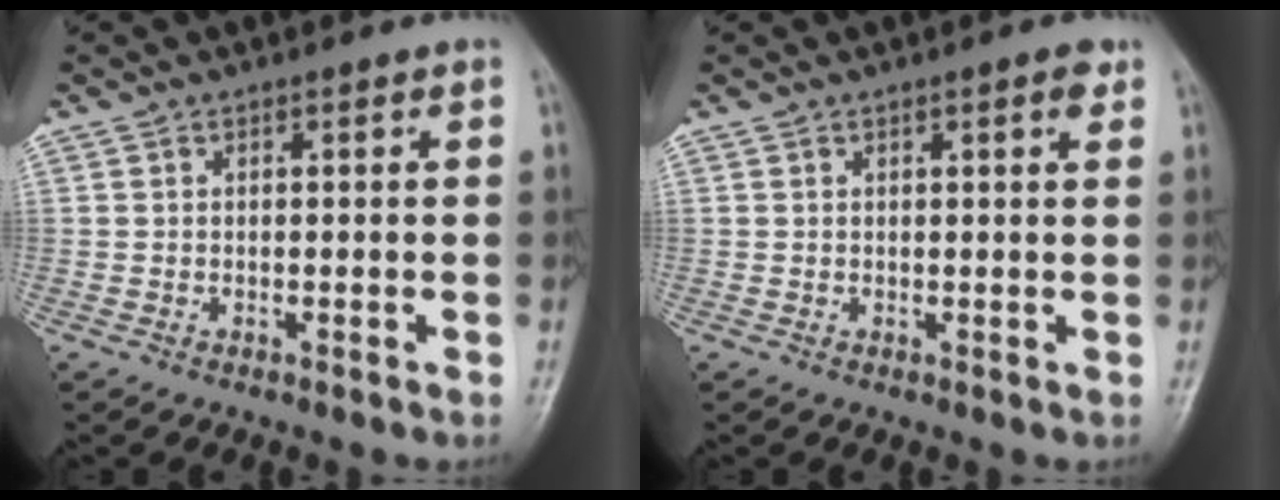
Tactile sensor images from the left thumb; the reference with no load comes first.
{"total": 2.1, "force": [1.1, 0.5, 1.7], "torque": [-0.019, -0.003, 0.013]}